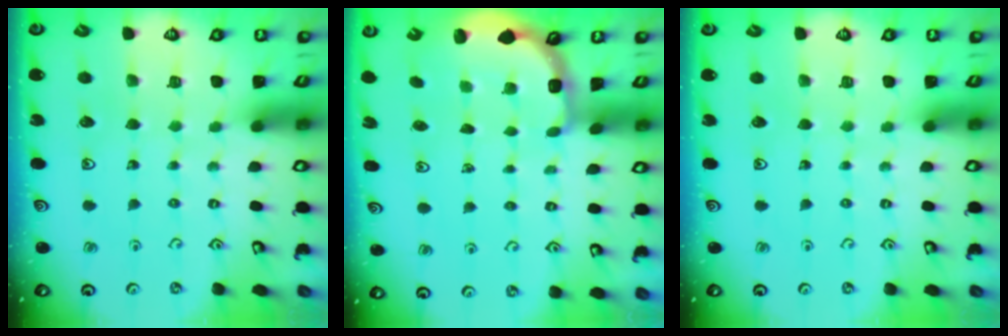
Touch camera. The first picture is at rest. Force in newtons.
{"total": 2.7, "press": 2.3, "slide": 1.4}
{"total": 0.0}